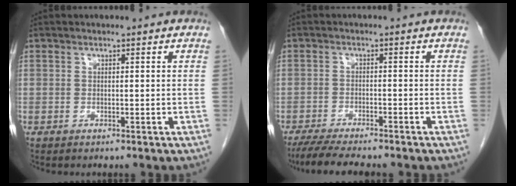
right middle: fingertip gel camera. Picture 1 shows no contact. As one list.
[{"total": 9.1, "force": [-7.8, 1.1, 4.6], "torque": [-0.071, -0.017, -0.122]}]